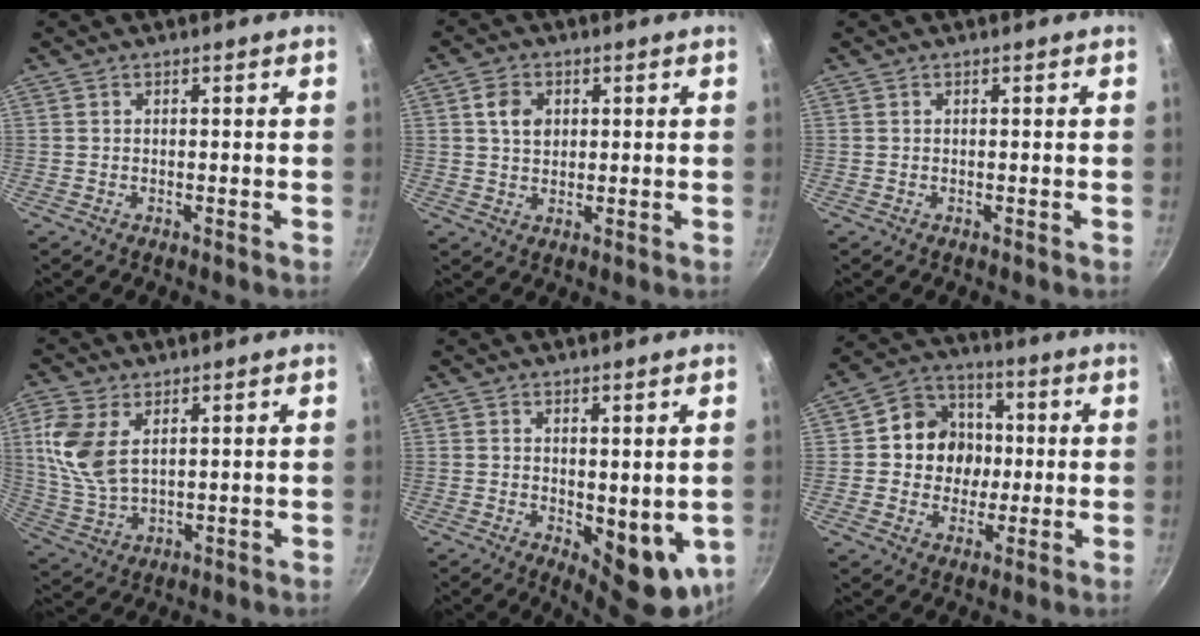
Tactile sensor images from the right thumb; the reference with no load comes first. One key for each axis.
{"total": 4.7, "fx": 1.2, "fy": 3.6, "fz": 2.8, "tx": -0.033, "ty": 0.000, "tz": 0.022}
{"total": 0.0}
{"total": 10.4, "fx": 3.3, "fy": 6.0, "fz": 7.9, "tx": -0.165, "ty": -0.009, "tz": 0.073}
{"total": 9.3, "fx": 0.3, "fy": 4.4, "fz": 8.1, "tx": -0.084, "ty": -0.016, "tz": 0.017}
{"total": 11.7, "fx": 0.4, "fy": 10.5, "fz": 5.0, "tx": -0.038, "ty": 0.016, "tz": -0.007}